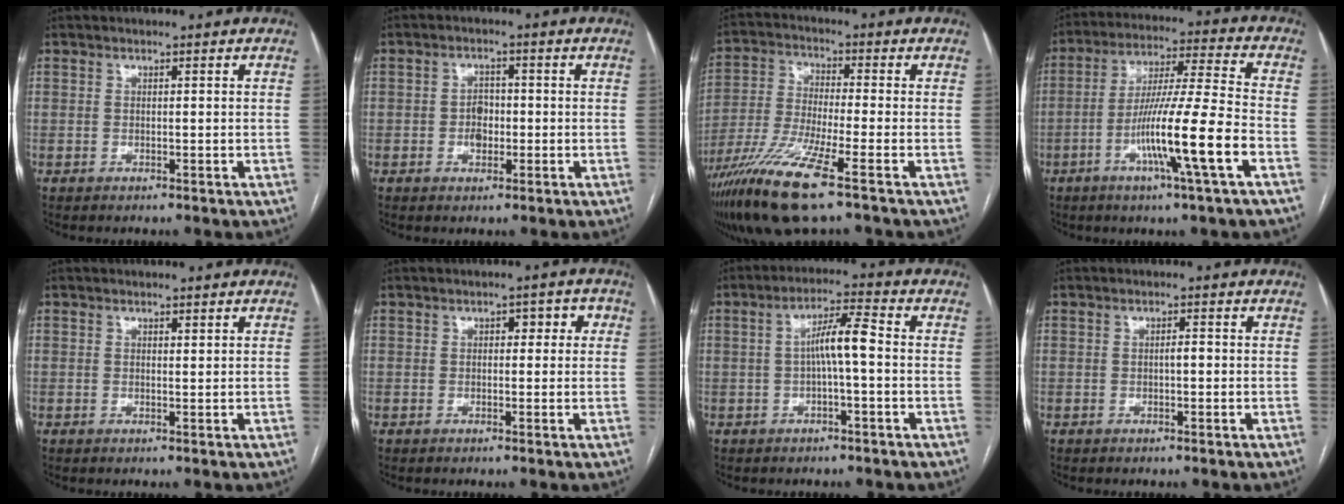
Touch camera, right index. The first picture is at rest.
{"total": 3.0, "force": [-0.6, 2.1, 2.0], "torque": [-0.030, 0.007, -0.011]}
{"total": 13.0, "force": [-7.6, 0.4, 10.5], "torque": [-0.216, -0.031, -0.145]}
{"total": 14.4, "force": [-5.4, -1.2, 13.3], "torque": [-0.240, -0.008, -0.099]}
{"total": 0.6, "force": [0.4, 0.2, 0.4], "torque": [-0.007, -0.003, 0.005]}
{"total": 3.1, "force": [0.6, 1.8, 2.4], "torque": [-0.024, 0.023, 0.005]}
{"total": 5.9, "force": [-0.3, 0.5, 5.9], "torque": [-0.104, 0.018, -0.005]}
{"total": 1.2, "force": [-0.2, 0.4, 1.2], "torque": [-0.017, 0.003, -0.004]}